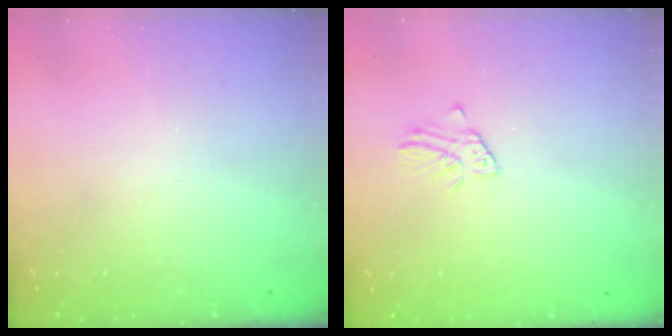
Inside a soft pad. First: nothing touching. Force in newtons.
{"total": 2.1, "press": 2.1, "slide": 0.1}